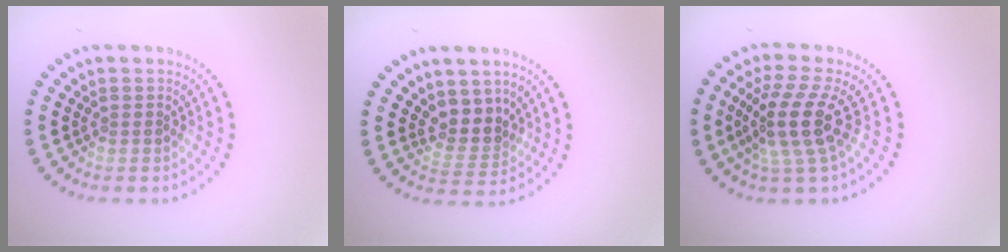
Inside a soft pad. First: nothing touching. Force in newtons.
{"total": 2.7, "press": 2.0, "slide": 1.8}
{"total": 4.4, "press": 3.3, "slide": 2.9}